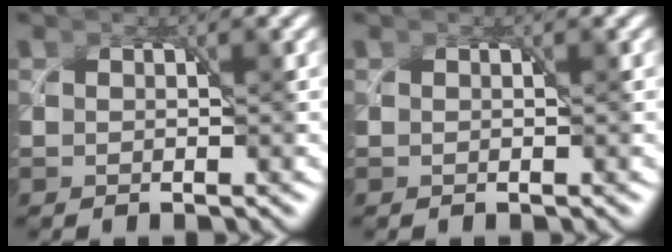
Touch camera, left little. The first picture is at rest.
{"total": 0.0}